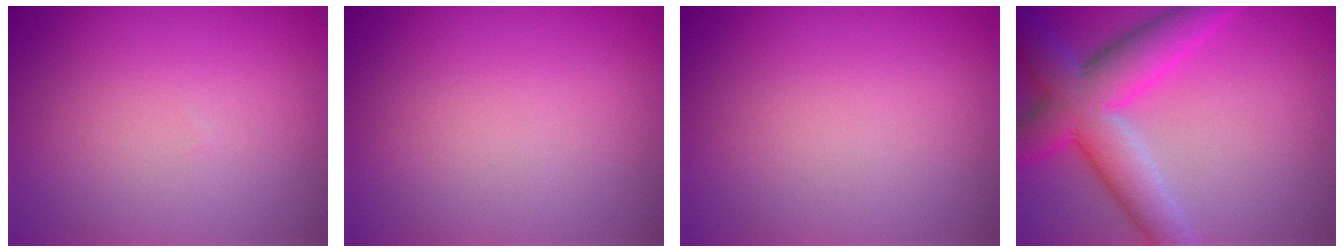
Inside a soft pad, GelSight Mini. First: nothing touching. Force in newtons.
{"total": 0.0}
{"total": 0.0}
{"total": 8.2, "press": 8.2, "slide": 0.5}